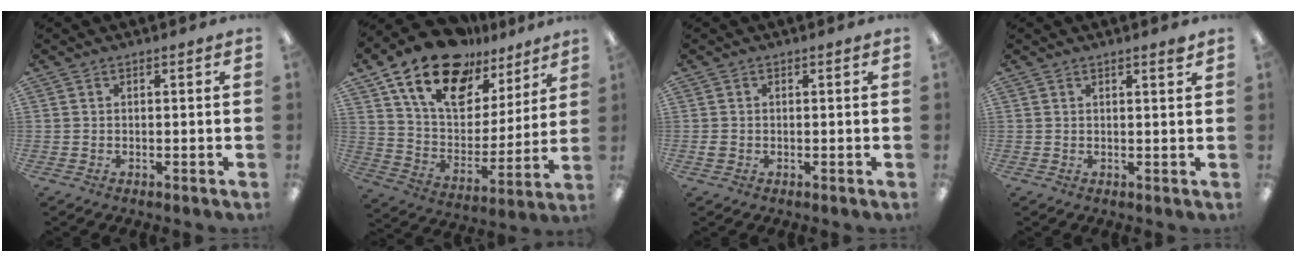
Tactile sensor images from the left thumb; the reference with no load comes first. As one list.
[{"total": 20.2, "force": [13.6, 10.8, 10.4], "torque": [-0.189, -0.074, 0.245]}, {"total": 1.1, "force": [-0.1, 0.9, 0.5], "torque": [-0.008, 0.004, -0.004]}, {"total": 1.6, "force": [1.4, 0.0, 0.9], "torque": [-0.010, -0.004, 0.023]}]